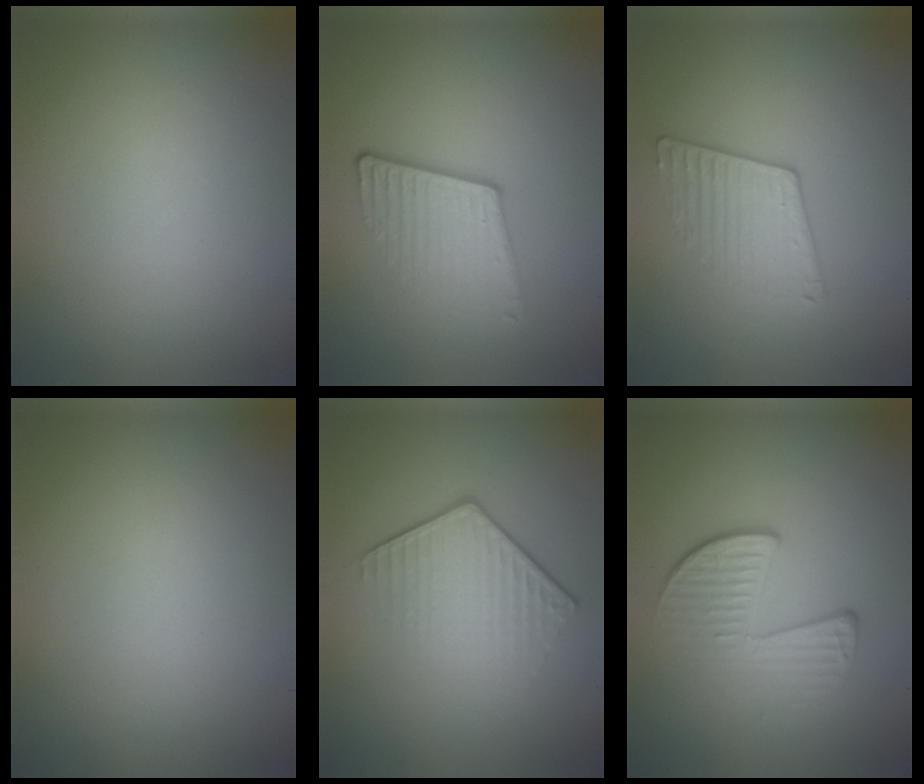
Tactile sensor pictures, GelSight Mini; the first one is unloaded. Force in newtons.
{"total": 4.0, "press": 2.7, "slide": 3.0}
{"total": 2.3, "press": 1.9, "slide": 1.3}
{"total": 0.0}
{"total": 4.1, "press": 2.9, "slide": 3.0}
{"total": 4.0, "press": 2.7, "slide": 2.9}